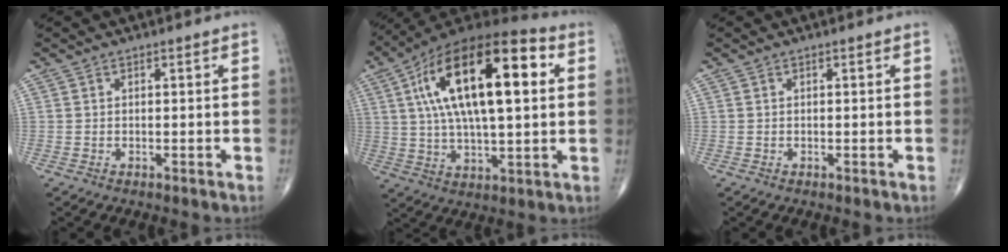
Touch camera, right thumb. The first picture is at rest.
{"total": 25.8, "force": [6.5, 10.4, 22.7], "torque": [-0.391, 0.016, 0.100]}
{"total": 0.0}